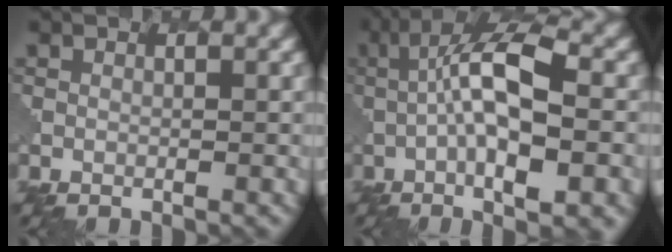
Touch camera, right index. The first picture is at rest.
{"total": 9.7, "force": [-0.5, 2.6, 9.3], "torque": [-0.152, 0.012, -0.005]}